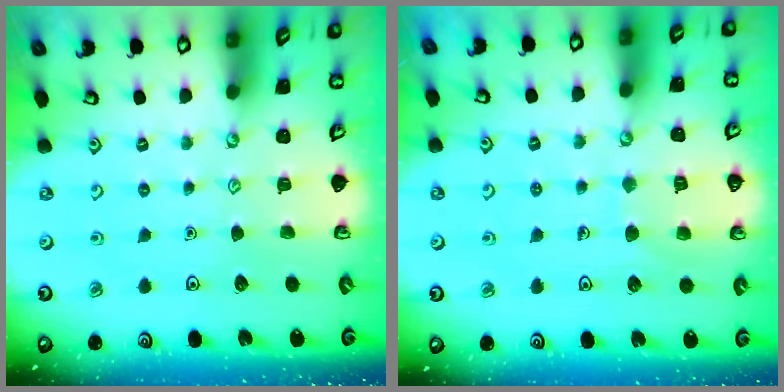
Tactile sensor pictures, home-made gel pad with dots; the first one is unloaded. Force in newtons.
{"total": 6.6, "press": 6.6, "slide": 0.6}